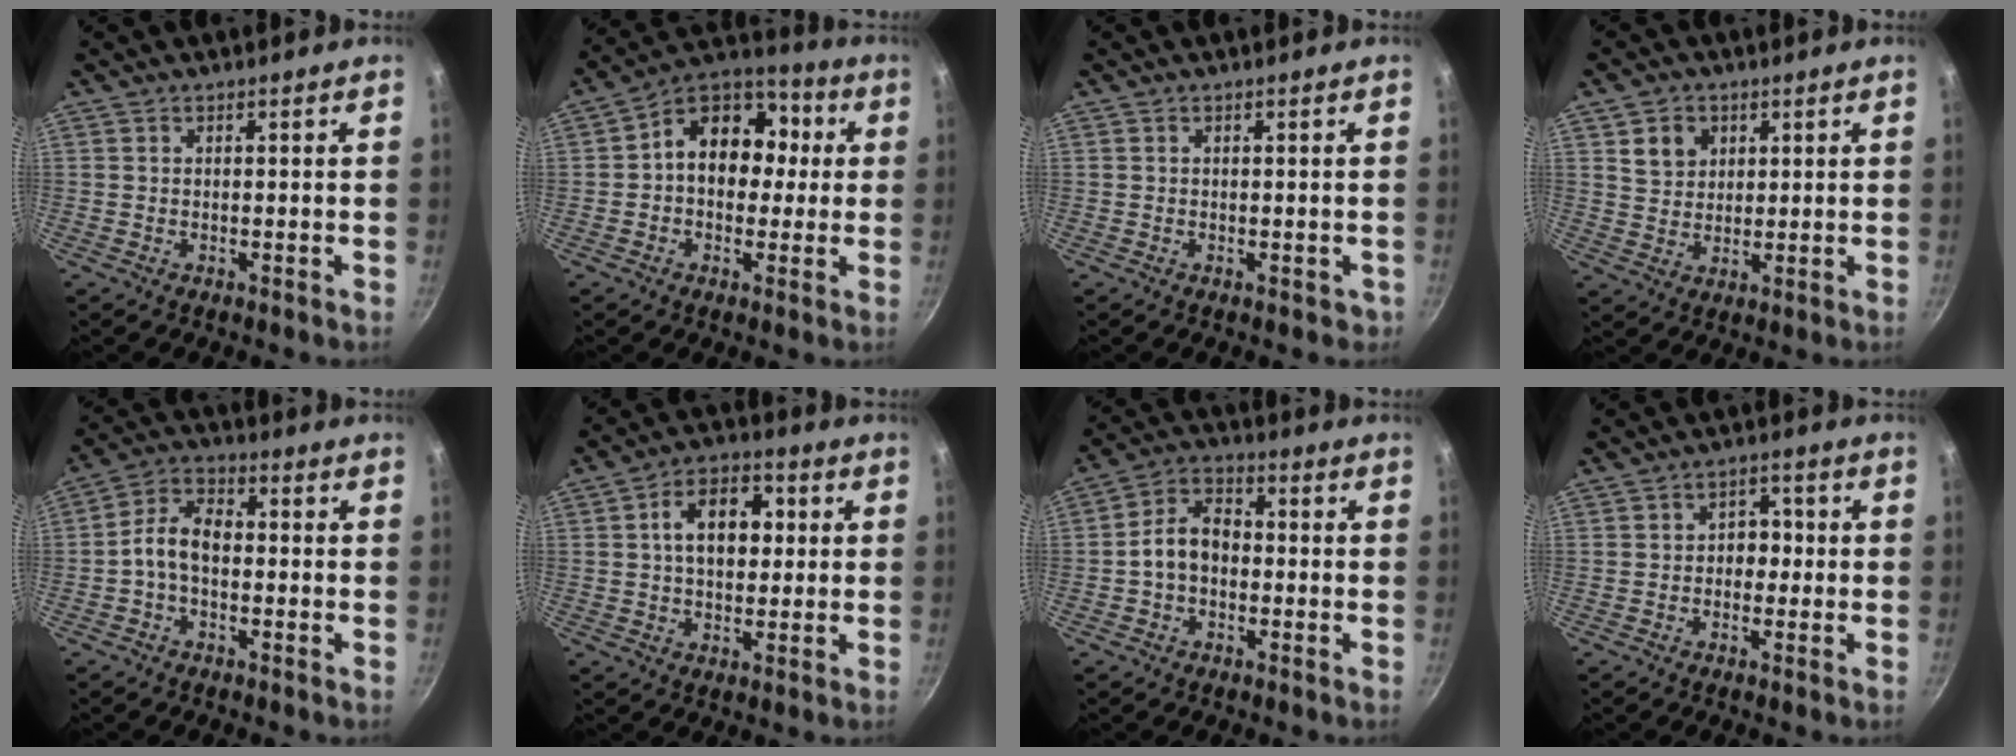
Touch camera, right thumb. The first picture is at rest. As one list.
[{"total": 14.5, "force": [1.4, 10.3, 10.1], "torque": [-0.104, 0.035, 0.007]}, {"total": 1.1, "force": [-0.4, 0.7, 0.7], "torque": [0.003, 0.003, -0.002]}, {"total": 5.9, "force": [2.5, 4.7, 2.4], "torque": [-0.020, -0.013, 0.047]}, {"total": 7.9, "force": [-1.1, 5.0, 6.0], "torque": [-0.104, 0.032, -0.031]}, {"total": 10.8, "force": [1.7, 6.9, 8.0], "torque": [-0.102, 0.015, 0.022]}, {"total": 8.3, "force": [-1.1, 5.8, 5.8], "torque": [-0.093, 0.031, -0.032]}, {"total": 4.0, "force": [-0.3, 3.1, 2.6], "torque": [-0.007, 0.015, -0.014]}]